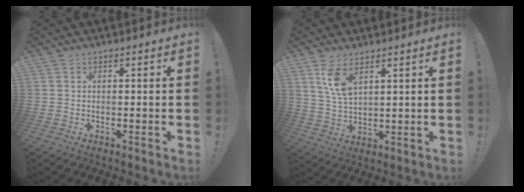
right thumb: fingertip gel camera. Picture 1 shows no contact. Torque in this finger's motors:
{"motor_torque": [-0.38, 0.66, -0.10, 0.34, 0.25]}